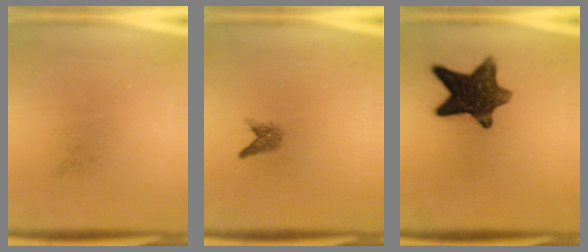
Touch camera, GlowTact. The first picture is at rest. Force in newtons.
{"total": 1.5}
{"total": 11.8}